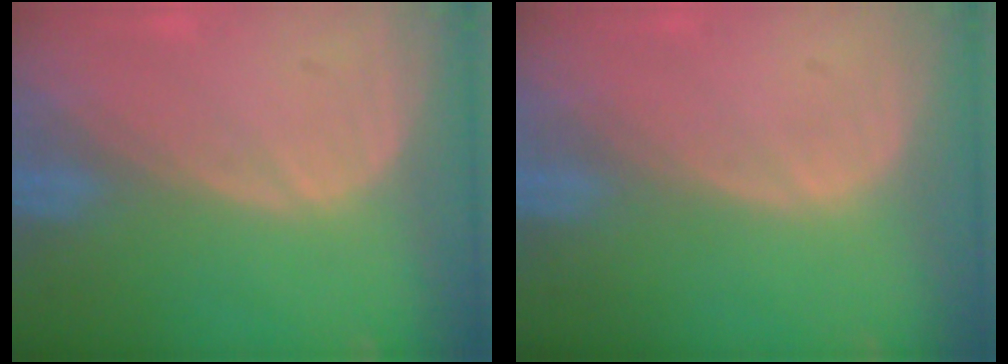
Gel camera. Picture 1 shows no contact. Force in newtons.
{"total": 0.0}